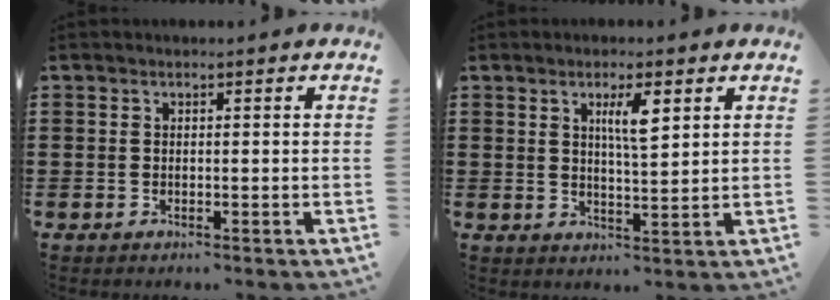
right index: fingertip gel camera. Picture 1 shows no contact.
{"total": 4.5, "force": [2.0, 0.9, 3.9], "torque": [-0.074, 0.004, 0.029]}